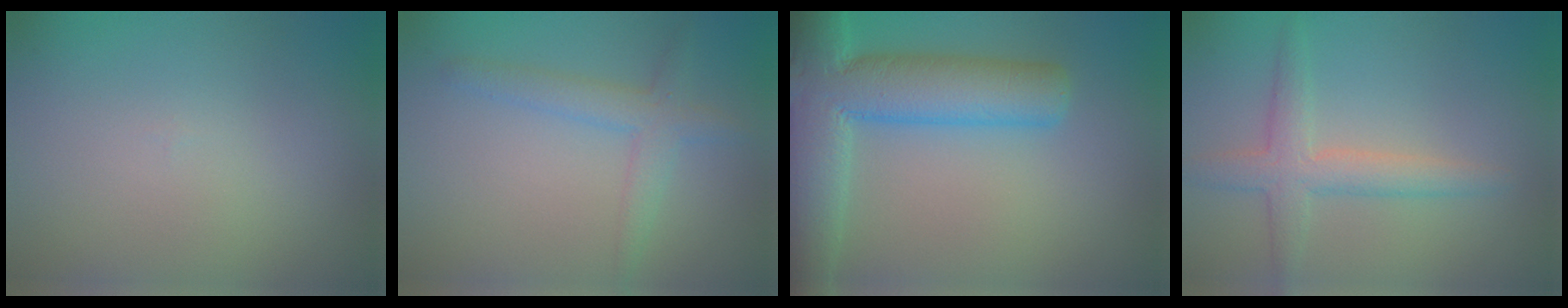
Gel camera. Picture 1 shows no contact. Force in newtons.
{"total": 2.9, "press": 2.9, "slide": 0.1}
{"total": 10.3, "press": 10.3, "slide": 0.5}
{"total": 3.3, "press": 3.3, "slide": 0.2}